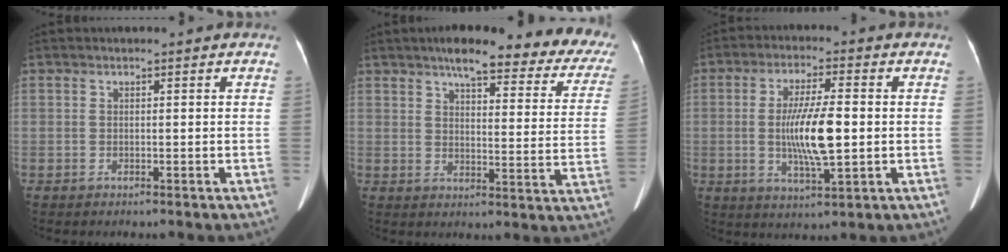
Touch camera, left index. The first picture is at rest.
{"total": 22.0, "force": [18.3, 5.0, 11.1], "torque": [-0.117, -0.015, 0.200]}
{"total": 9.6, "force": [-0.5, 1.5, 9.5], "torque": [-0.182, -0.007, -0.008]}